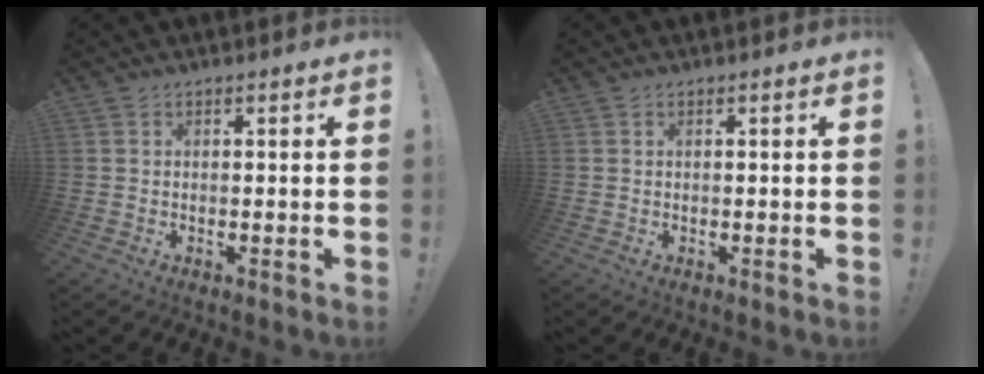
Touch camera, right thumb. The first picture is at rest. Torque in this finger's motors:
{"motor_torque": [-0.06, 0.21, -0.13, 0.11, 0.00]}